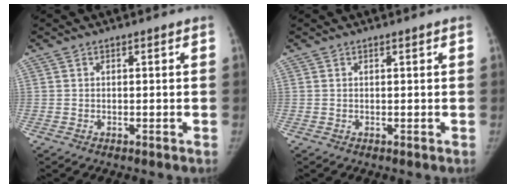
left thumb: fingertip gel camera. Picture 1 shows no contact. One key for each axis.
{"total": 0.0}